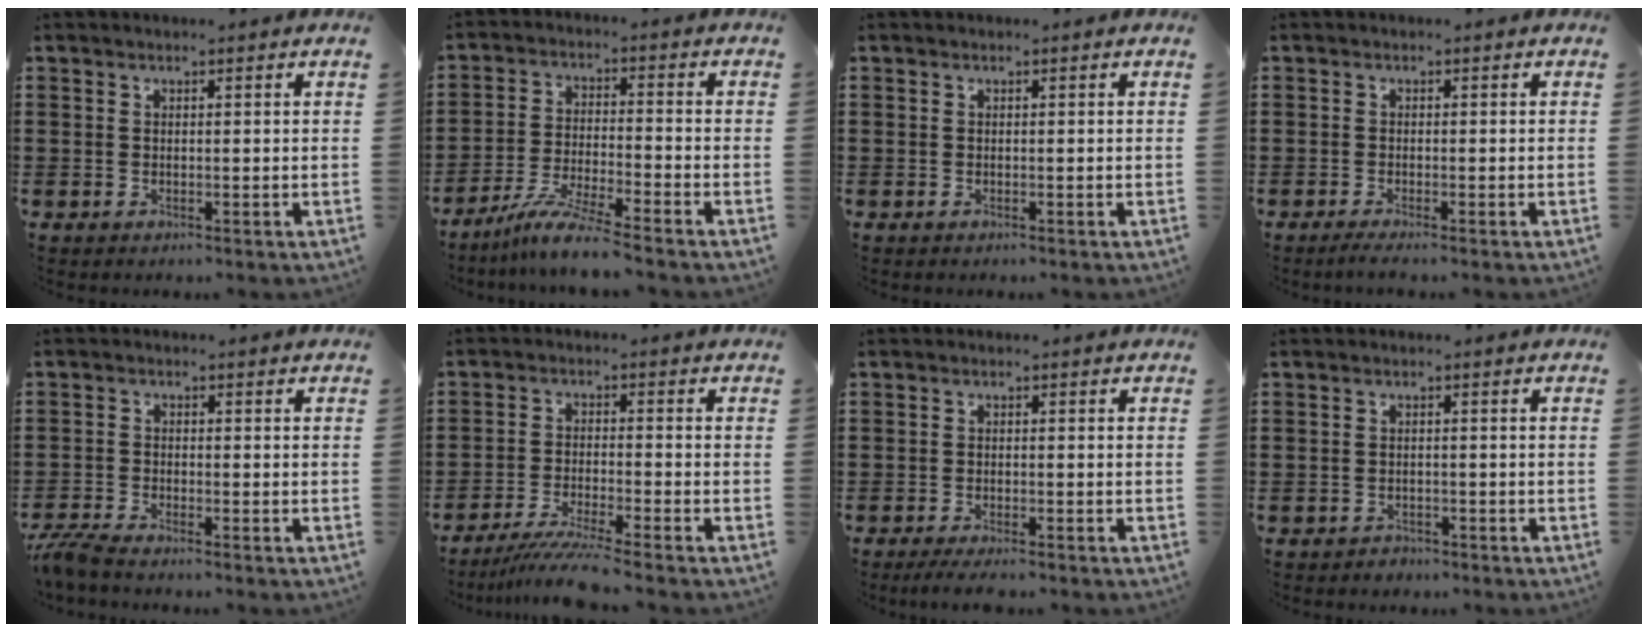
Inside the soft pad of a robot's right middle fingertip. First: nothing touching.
{"total": 7.1, "force": [-6.0, -0.3, 3.7], "torque": [-0.082, -0.018, -0.117]}
{"total": 0.0}
{"total": 0.9, "force": [-0.6, -0.1, 0.6], "torque": [-0.009, -0.004, -0.011]}
{"total": 2.9, "force": [-2.7, 0.1, 1.1], "torque": [-0.040, -0.009, -0.060]}
{"total": 5.1, "force": [-4.5, -0.4, 2.3], "torque": [-0.051, -0.018, -0.087]}
{"total": 1.9, "force": [-1.6, 0.0, 0.9], "torque": [-0.015, 0.000, -0.030]}
{"total": 1.1, "force": [-1.0, 0.4, 0.0], "torque": [-0.003, 0.001, -0.024]}